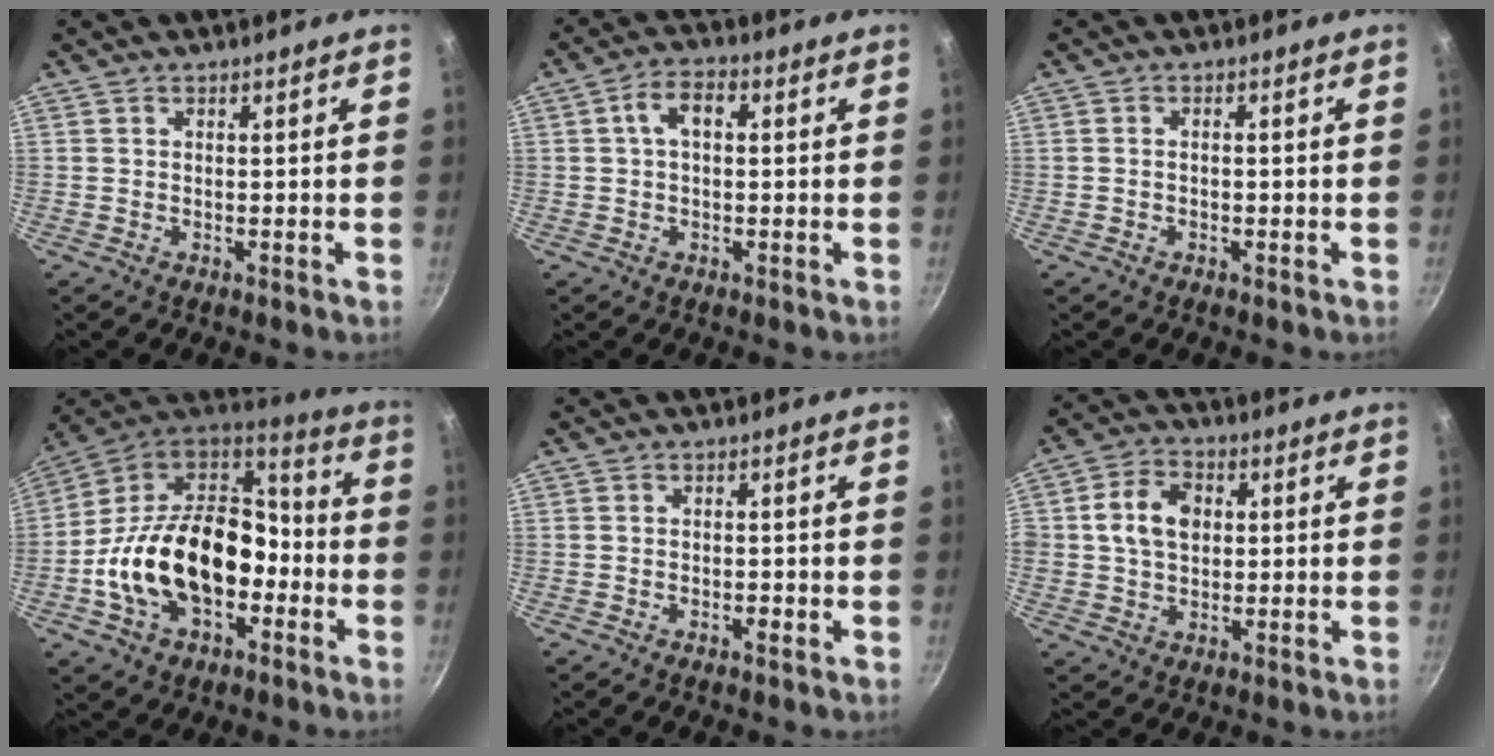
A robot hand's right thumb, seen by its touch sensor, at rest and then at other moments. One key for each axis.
{"total": 5.3, "fx": 0.9, "fy": 3.2, "fz": 4.2, "tx": -0.069, "ty": 0.015, "tz": 0.008}
{"total": 1.1, "fx": -0.4, "fy": 0.6, "fz": 0.8, "tx": -0.018, "ty": 0.007, "tz": -0.008}
{"total": 24.3, "fx": -5.6, "fy": 16.0, "fz": 17.4, "tx": -0.279, "ty": 0.064, "tz": -0.101}
{"total": 1.3, "fx": -0.6, "fy": 0.6, "fz": 0.9, "tx": -0.017, "ty": 0.004, "tz": -0.012}
{"total": 8.5, "fx": 1.2, "fy": 6.6, "fz": 5.3, "tx": -0.073, "ty": 0.011, "tz": 0.013}